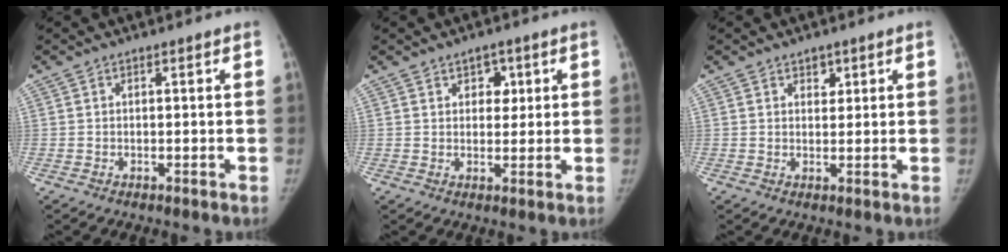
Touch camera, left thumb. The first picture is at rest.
{"total": 3.7, "force": [1.6, 2.7, 1.9], "torque": [-0.001, -0.007, 0.022]}
{"total": 2.2, "force": [1.3, 1.5, 0.9], "torque": [0.002, -0.007, 0.020]}